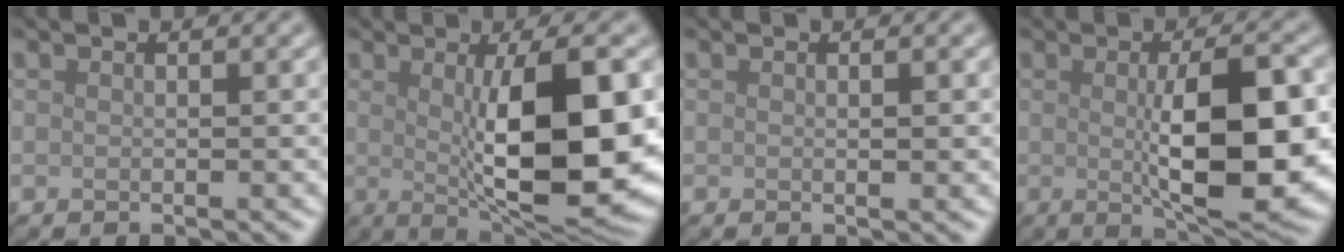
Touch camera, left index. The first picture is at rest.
{"total": 11.4, "force": [-0.5, 3.0, 11.0], "torque": [-0.160, -0.007, 0.001]}
{"total": 0.6, "force": [-0.1, 0.1, 0.6], "torque": [-0.011, 0.000, -0.001]}
{"total": 8.9, "force": [-0.7, 2.3, 8.6], "torque": [-0.129, -0.007, -0.001]}